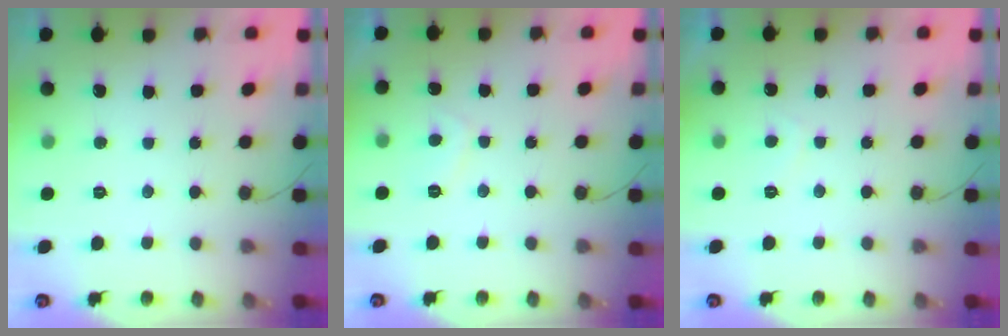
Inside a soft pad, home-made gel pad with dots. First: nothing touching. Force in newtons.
{"total": 1.6, "press": 1.4, "slide": 0.7}
{"total": 1.1, "press": 0.9, "slide": 0.6}